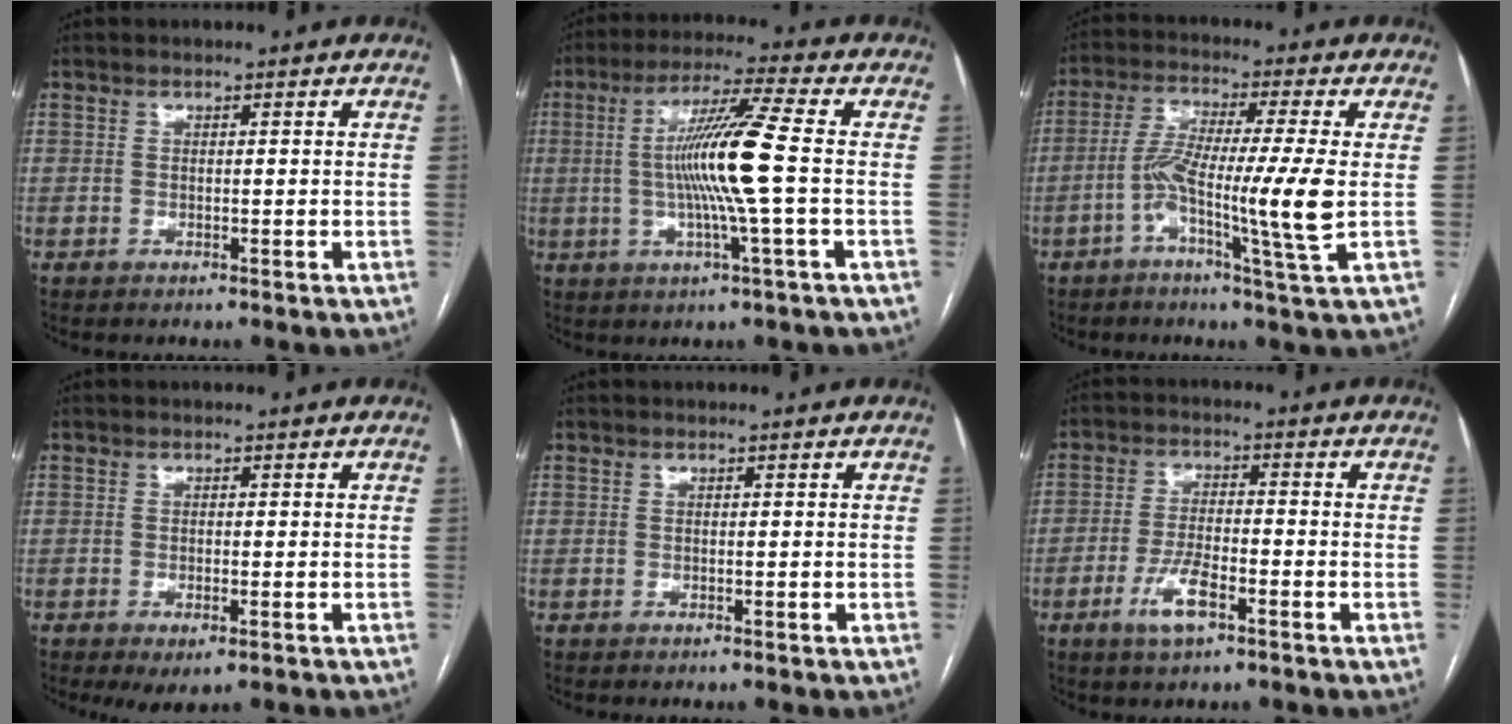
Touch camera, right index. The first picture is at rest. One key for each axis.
{"total": 11.5, "fx": -0.3, "fy": -1.2, "fz": 11.4, "tx": -0.217, "ty": -0.001, "tz": -0.009}
{"total": 10.8, "fx": -2.2, "fy": -0.9, "fz": 10.6, "tx": -0.206, "ty": -0.005, "tz": -0.047}
{"total": 3.2, "fx": -1.7, "fy": 1.1, "fz": 2.5, "tx": -0.038, "ty": -0.006, "tz": -0.018}
{"total": 0.0}
{"total": 6.0, "fx": -3.1, "fy": 1.8, "fz": 4.8, "tx": -0.098, "ty": -0.003, "tz": -0.056}